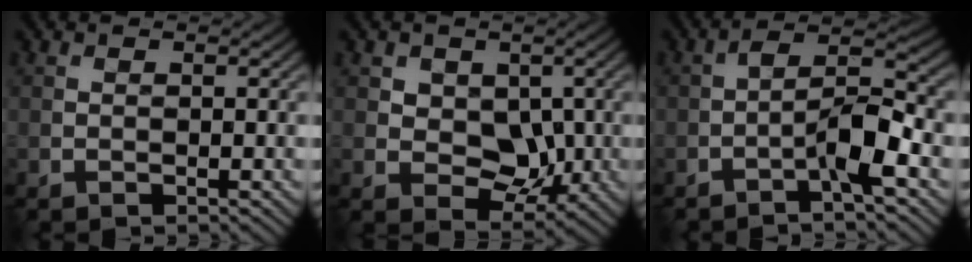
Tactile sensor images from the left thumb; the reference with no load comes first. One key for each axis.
{"total": 5.5, "fx": 0.8, "fy": 4.4, "fz": 3.2, "tx": -0.058, "ty": -0.008, "tz": 0.008}
{"total": 6.1, "fx": -3.0, "fy": 1.6, "fz": 5.1, "tx": -0.087, "ty": 0.019, "tz": -0.063}